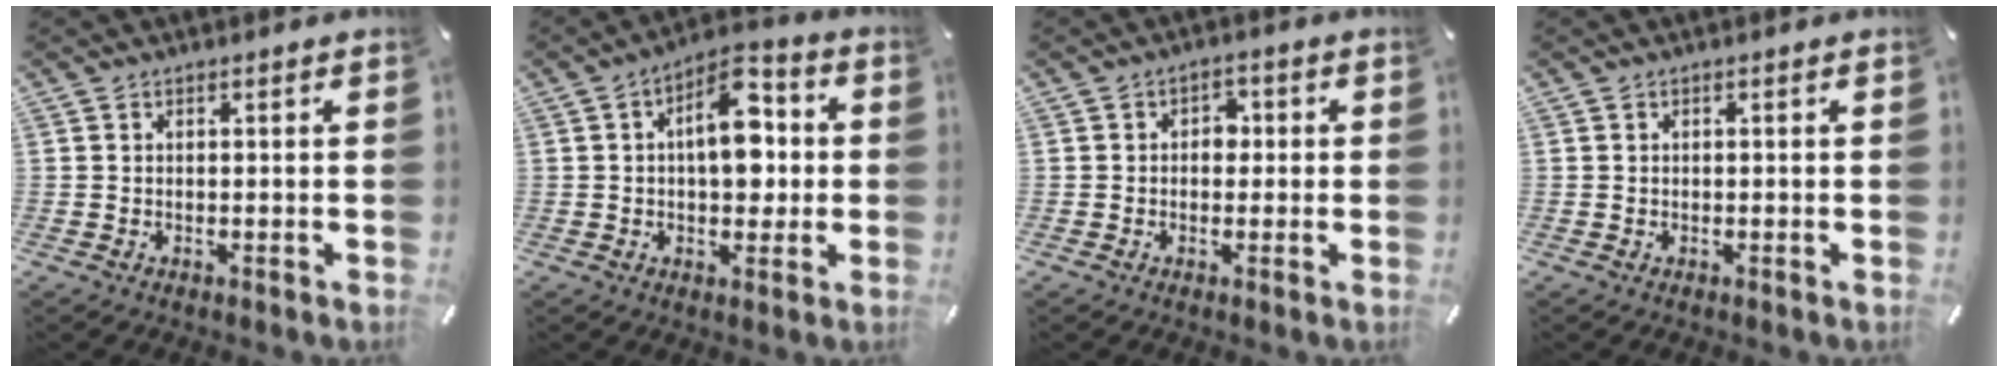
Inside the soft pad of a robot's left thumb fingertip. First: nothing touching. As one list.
[{"total": 12.0, "force": [1.0, 7.1, 9.6], "torque": [-0.133, -0.003, 0.016]}, {"total": 3.4, "force": [-0.3, 2.6, 2.1], "torque": [-0.019, 0.002, -0.016]}, {"total": 0.0}]